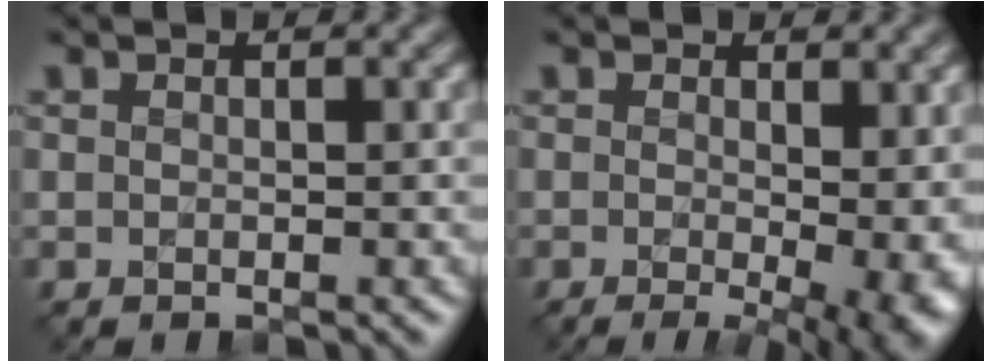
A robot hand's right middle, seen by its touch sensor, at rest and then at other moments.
{"total": 9.7, "force": [-1.1, 4.4, 8.5], "torque": [-0.079, -0.014, -0.002]}